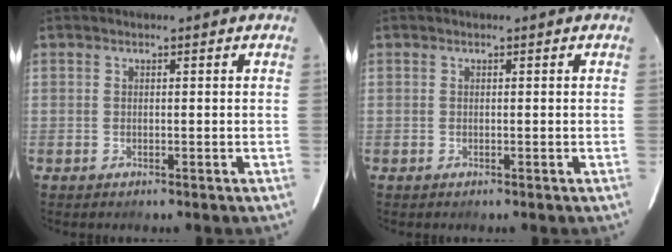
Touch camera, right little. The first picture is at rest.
{"total": 0.0}